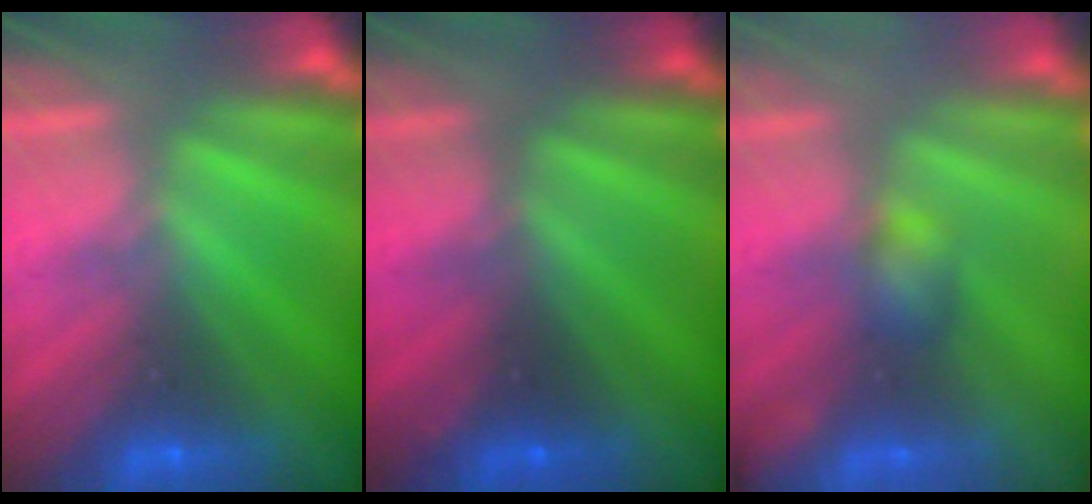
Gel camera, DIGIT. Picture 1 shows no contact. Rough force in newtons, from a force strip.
{"total": 2.4}
{"total": 3.4}